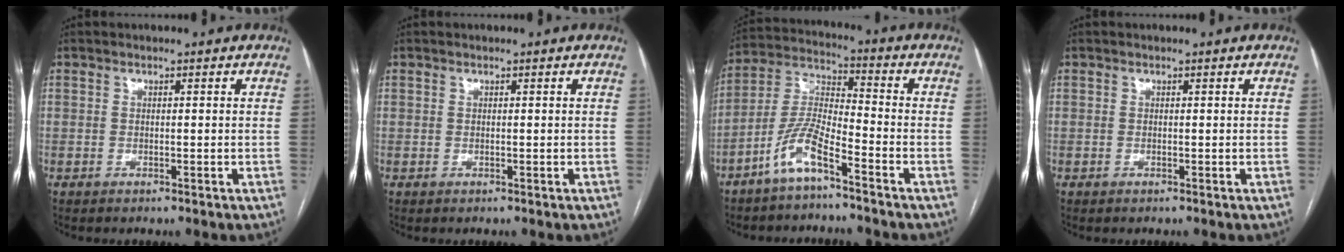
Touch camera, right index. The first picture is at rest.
{"total": 0.0}
{"total": 8.4, "force": [-5.5, 1.2, 6.2], "torque": [-0.142, -0.002, -0.115]}
{"total": 0.0}